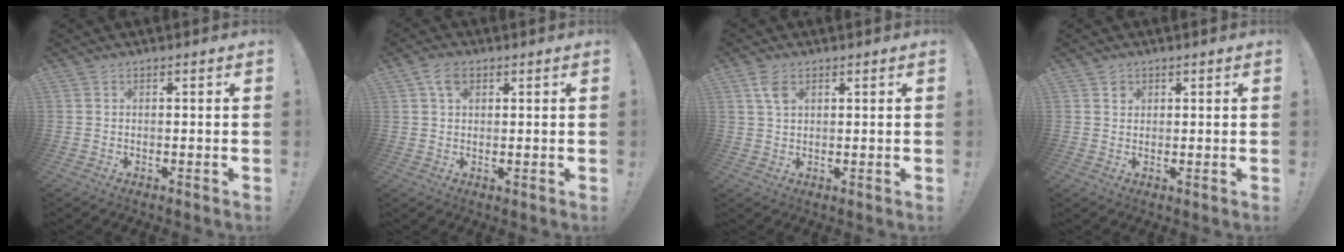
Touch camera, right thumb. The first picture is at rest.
{"total": 4.6, "force": [2.0, 2.9, 3.0], "torque": [-0.051, 0.004, 0.038]}
{"total": 4.4, "force": [2.1, 2.5, 3.0], "torque": [-0.045, -0.003, 0.037]}
{"total": 1.8, "force": [0.8, 1.5, 0.1], "torque": [0.011, -0.006, 0.013]}